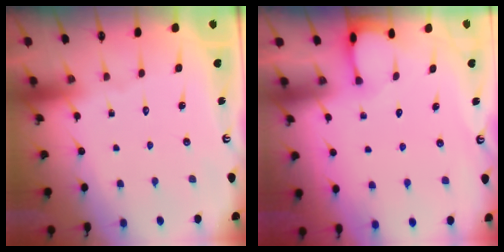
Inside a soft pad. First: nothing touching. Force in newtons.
{"total": 2.0, "press": 2.0, "slide": 0.3}